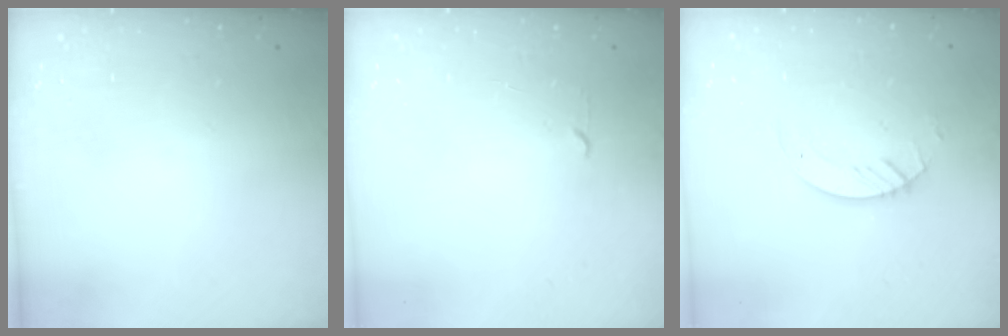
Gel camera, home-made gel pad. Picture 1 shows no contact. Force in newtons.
{"total": 2.3, "press": 2.2, "slide": 0.3}
{"total": 3.0, "press": 3.0, "slide": 0.3}